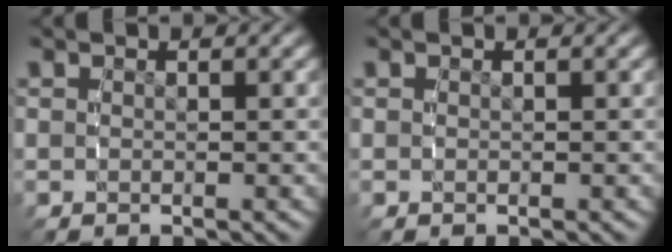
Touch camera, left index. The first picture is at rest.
{"total": 0.0}